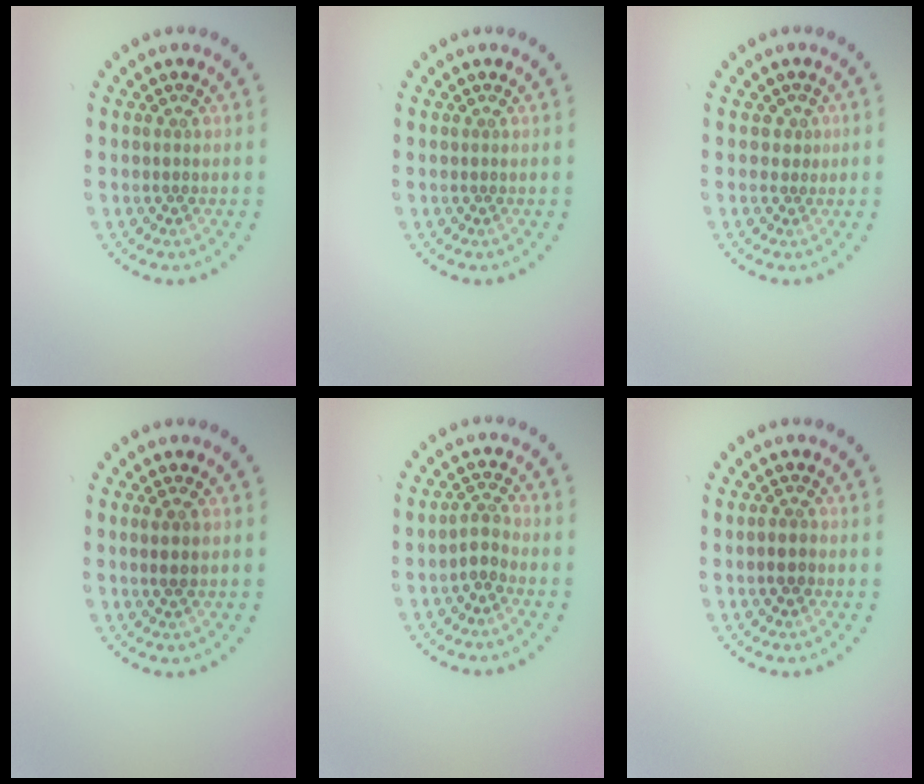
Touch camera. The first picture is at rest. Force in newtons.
{"total": 0.0}
{"total": 0.7, "press": 0.4, "slide": 0.6}
{"total": 1.3, "press": 1.2, "slide": 0.5}
{"total": 1.7, "press": 1.4, "slide": 1.0}
{"total": 1.5, "press": 1.4, "slide": 0.4}